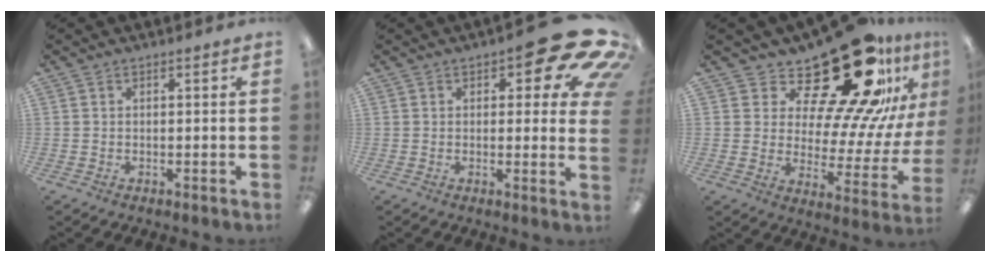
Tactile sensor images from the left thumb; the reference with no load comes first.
{"total": 14.9, "force": [7.6, 6.3, 11.2], "torque": [-0.128, -0.054, 0.127]}
{"total": 26.4, "force": [18.1, 8.8, 17.1], "torque": [-0.249, -0.138, 0.295]}